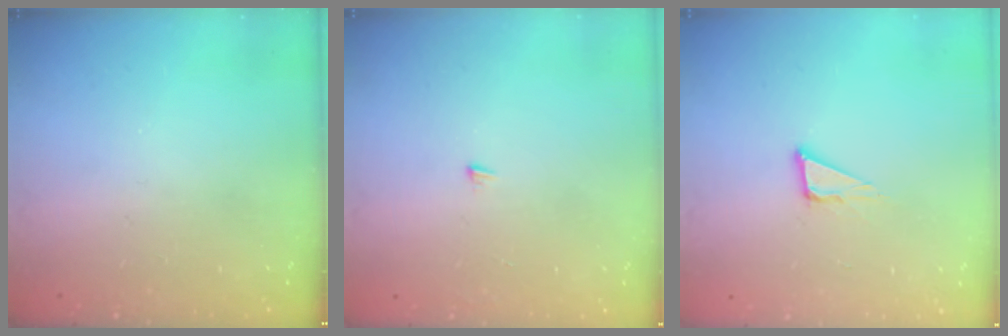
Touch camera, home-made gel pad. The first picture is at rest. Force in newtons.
{"total": 3.9, "press": 3.9, "slide": 0.3}
{"total": 5.3, "press": 5.3, "slide": 0.3}